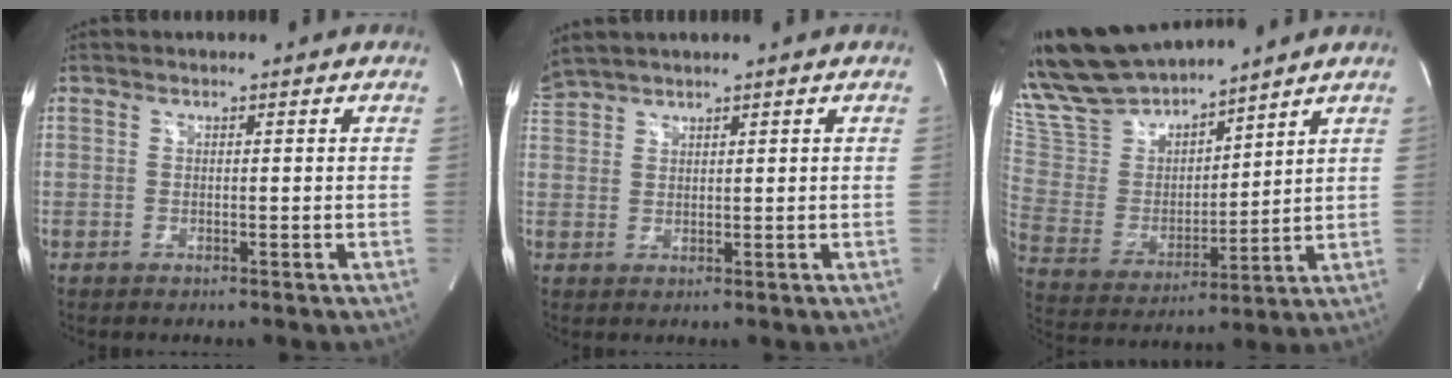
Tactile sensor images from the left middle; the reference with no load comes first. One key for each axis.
{"total": 4.0, "fx": 3.7, "fy": 0.3, "fz": 1.5, "tx": -0.037, "ty": 0.023, "tz": 0.080}
{"total": 17.2, "fx": 15.4, "fy": 3.7, "fz": 6.6, "tx": -0.128, "ty": 0.002, "tz": 0.302}